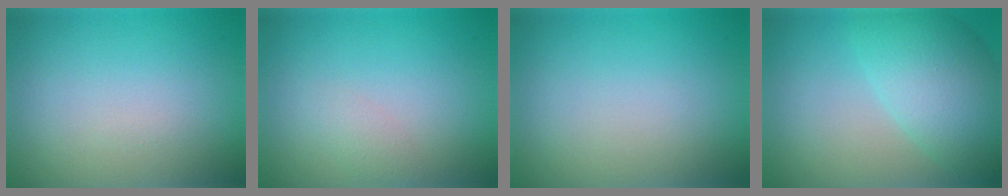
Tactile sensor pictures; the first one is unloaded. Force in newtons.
{"total": 1.1, "press": 1.1, "slide": 0.1}
{"total": 0.0}
{"total": 7.4, "press": 7.4, "slide": 0.1}